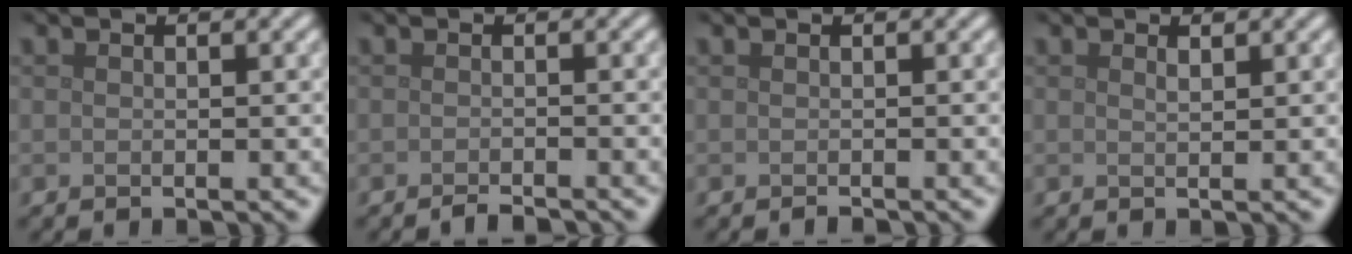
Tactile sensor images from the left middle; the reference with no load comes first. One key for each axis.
{"total": 1.0, "fx": -0.9, "fy": 0.1, "fz": 0.5, "tx": -0.006, "ty": 0.000, "tz": -0.019}
{"total": 0.0}
{"total": 0.7, "fx": 0.6, "fy": 0.2, "fz": 0.4, "tx": -0.006, "ty": -0.002, "tz": 0.011}